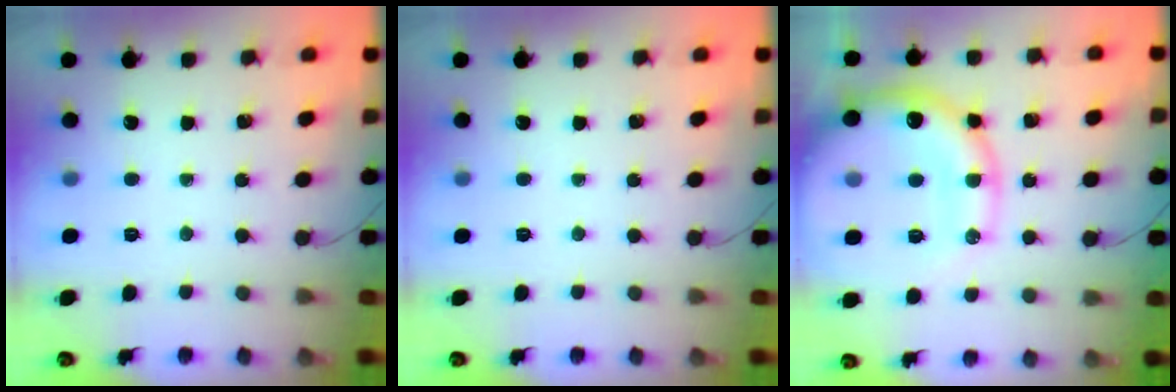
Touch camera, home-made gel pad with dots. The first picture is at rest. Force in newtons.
{"total": 0.0}
{"total": 22.4, "press": 22.0, "slide": 4.1}